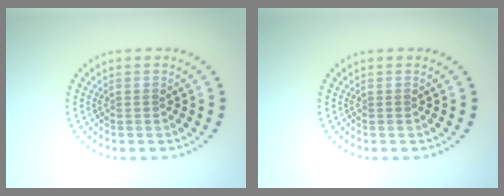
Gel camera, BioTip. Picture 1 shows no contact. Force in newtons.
{"total": 0.0}